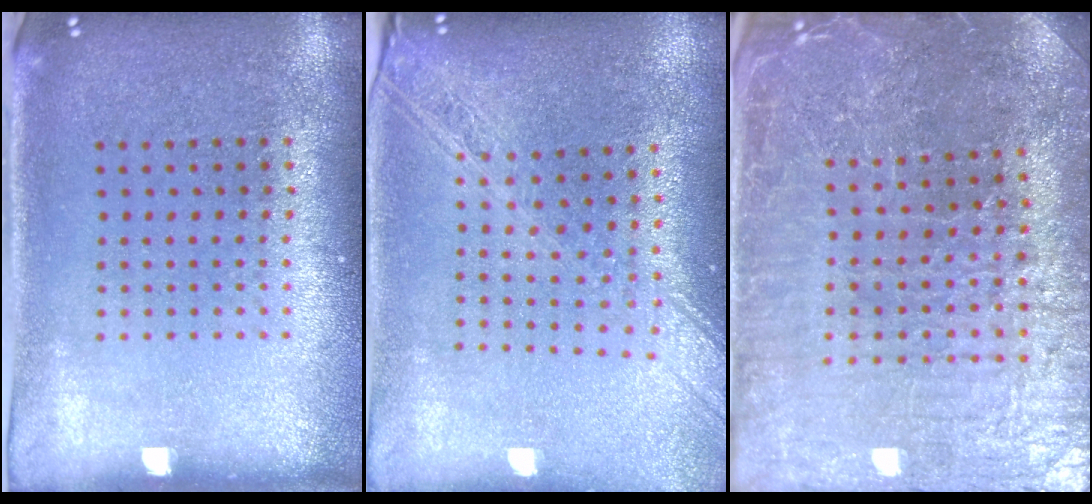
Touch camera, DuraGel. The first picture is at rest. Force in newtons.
{"total": 2.2, "press": 1.9, "slide": 1.2}
{"total": 4.2, "press": 4.1, "slide": 0.9}